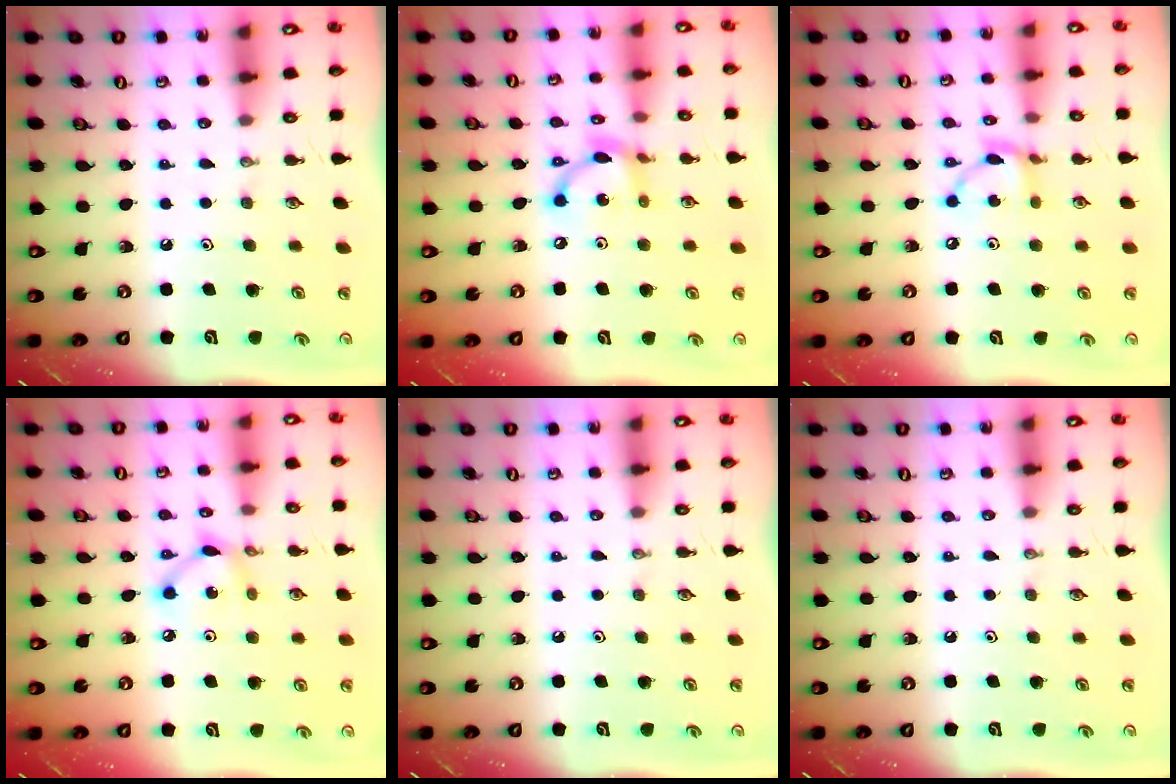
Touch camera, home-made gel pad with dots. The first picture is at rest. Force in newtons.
{"total": 10.3, "press": 10.3, "slide": 0.4}
{"total": 9.4, "press": 9.3, "slide": 0.6}
{"total": 6.0, "press": 6.0, "slide": 0.2}
{"total": 0.0}
{"total": 0.0}